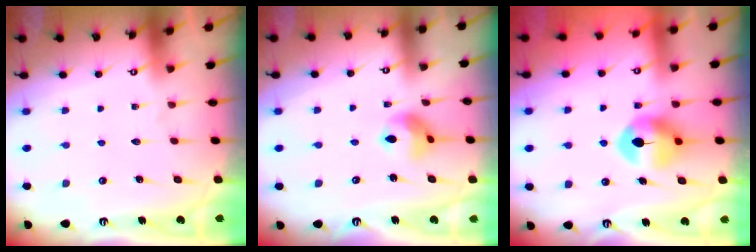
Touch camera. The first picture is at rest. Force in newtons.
{"total": 8.5, "press": 8.5, "slide": 0.4}
{"total": 9.9, "press": 9.9, "slide": 0.4}